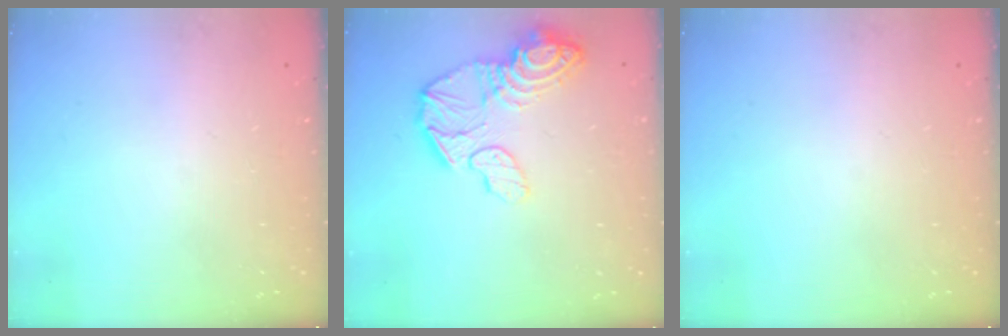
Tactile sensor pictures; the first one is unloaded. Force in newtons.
{"total": 15.8, "press": 15.7, "slide": 0.9}
{"total": 0.0}